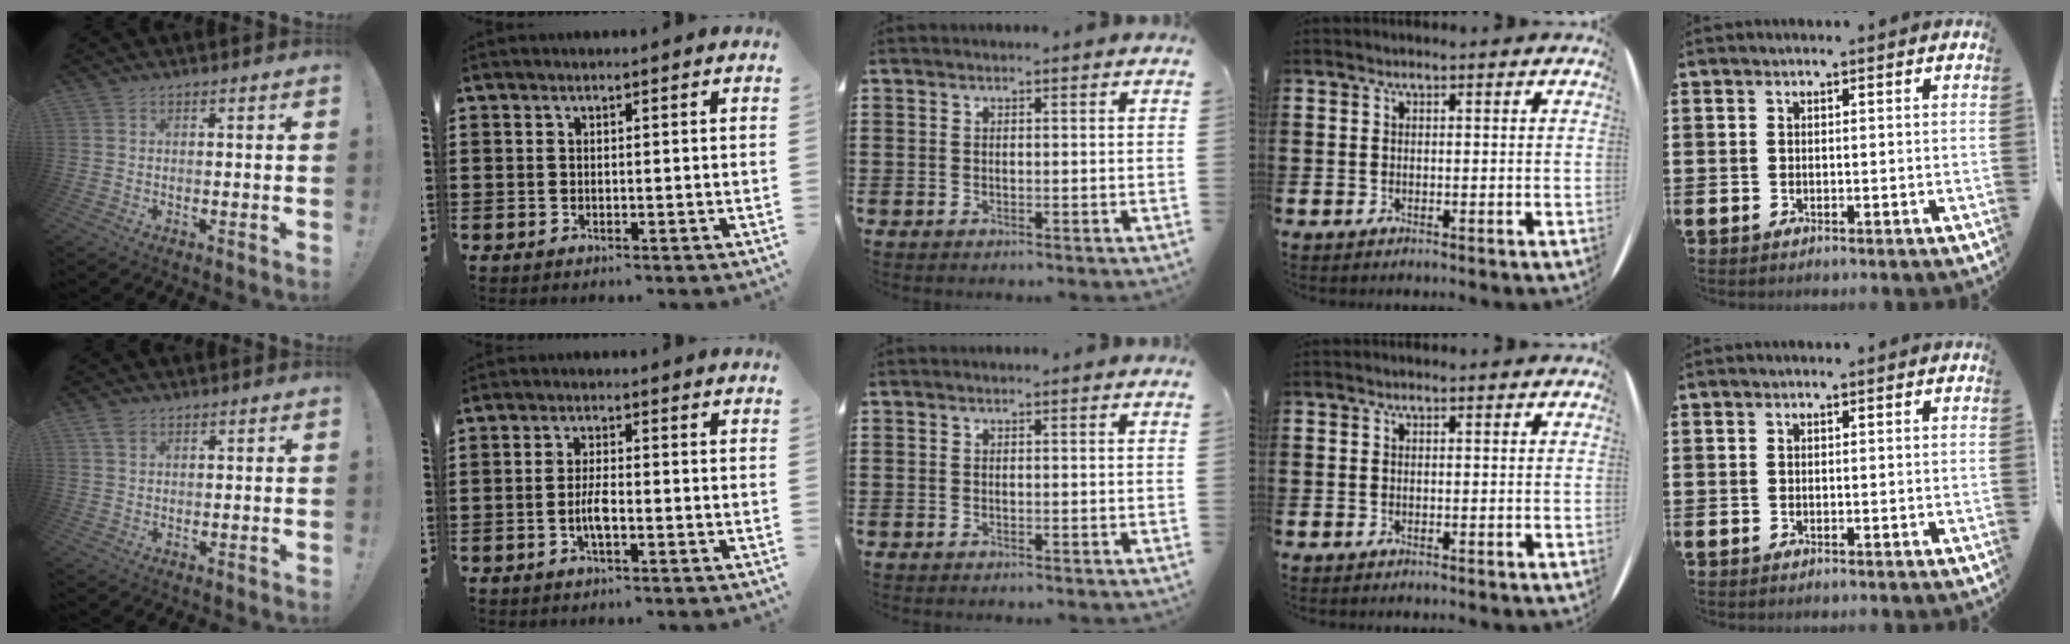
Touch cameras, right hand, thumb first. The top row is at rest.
{"thumb": {"total": 2.4, "force": [1.5, 1.5, 1.2], "torque": [-0.010, -0.004, 0.025]}, "index": {"total": 3.6, "force": [-1.1, 1.0, 3.2], "torque": [-0.072, -0.001, -0.025]}}